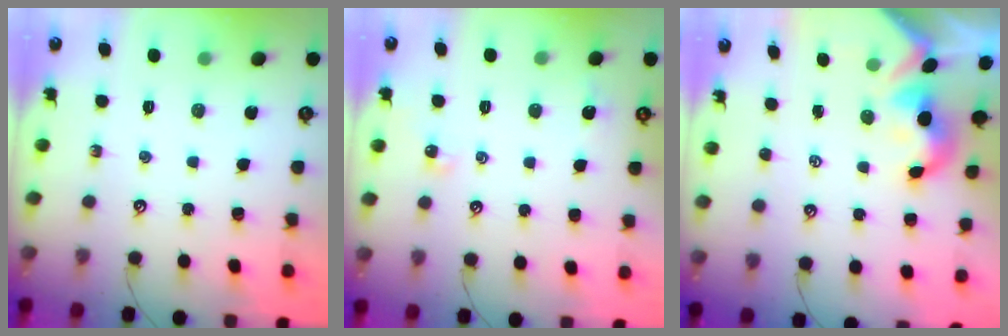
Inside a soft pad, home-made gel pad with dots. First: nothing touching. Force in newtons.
{"total": 2.1, "press": 2.0, "slide": 0.5}
{"total": 2.2, "press": 2.1, "slide": 0.6}